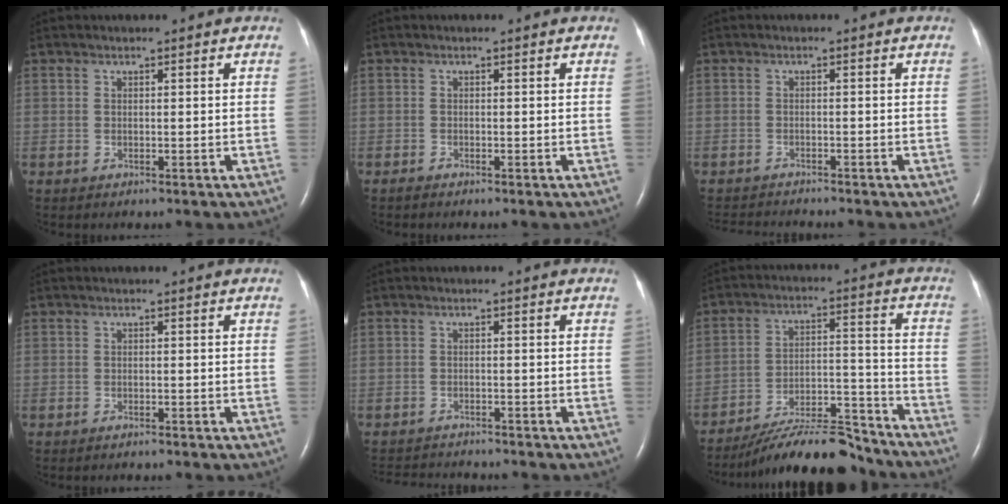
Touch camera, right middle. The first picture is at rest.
{"total": 1.1, "force": [-1.1, 0.2, 0.2], "torque": [-0.012, -0.002, -0.021]}
{"total": 5.3, "force": [-5.1, 0.0, 1.3], "torque": [-0.020, -0.015, -0.080]}
{"total": 0.8, "force": [-0.7, 0.0, 0.4], "torque": [-0.015, -0.003, -0.009]}
{"total": 7.2, "force": [-6.9, 0.9, 1.8], "torque": [-0.028, -0.008, -0.100]}
{"total": 15.7, "force": [-14.4, 2.3, 5.8], "torque": [-0.099, 0.017, -0.232]}